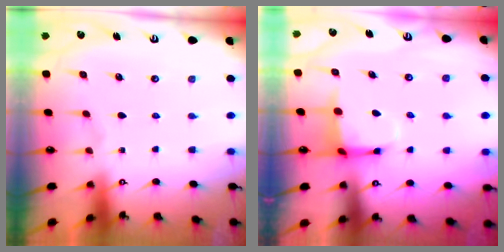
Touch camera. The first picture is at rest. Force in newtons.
{"total": 5.2, "press": 5.1, "slide": 1.1}